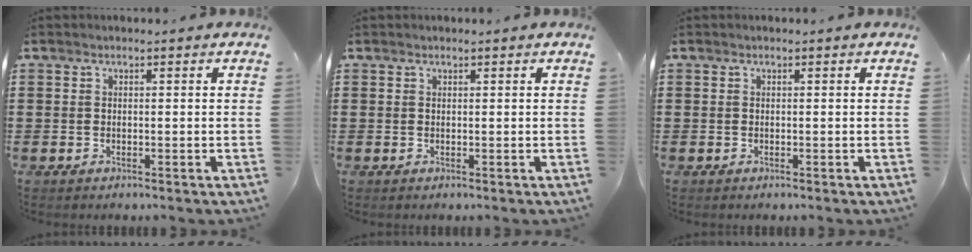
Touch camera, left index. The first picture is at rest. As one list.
[{"total": 0.0}, {"total": 0.0}]